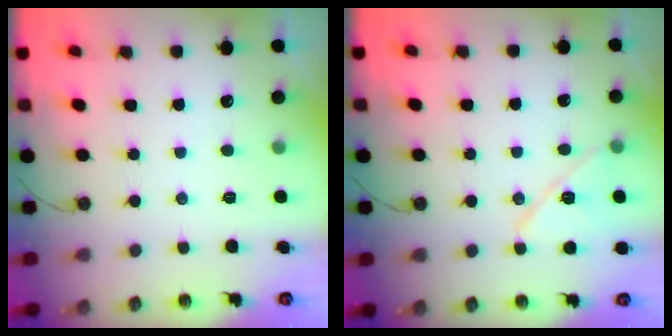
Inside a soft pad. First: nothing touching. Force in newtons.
{"total": 11.8, "press": 11.8, "slide": 0.9}